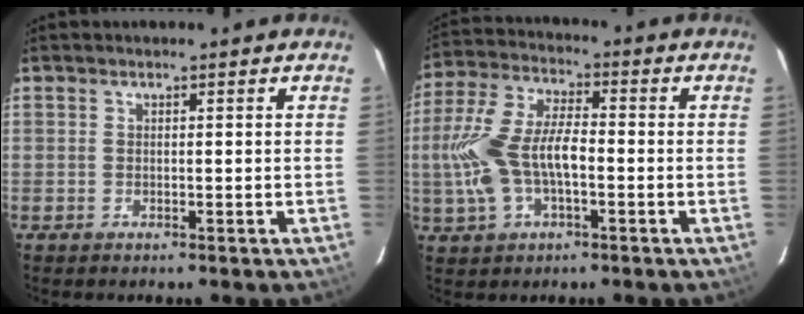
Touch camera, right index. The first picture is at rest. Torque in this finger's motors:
{"motor_torque": [0.46, -0.03, 0.49, 0.21]}